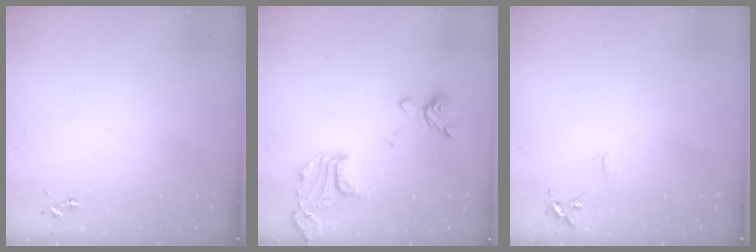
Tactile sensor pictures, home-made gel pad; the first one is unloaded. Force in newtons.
{"total": 19.1, "press": 19.0, "slide": 2.1}
{"total": 6.8, "press": 6.7, "slide": 0.7}